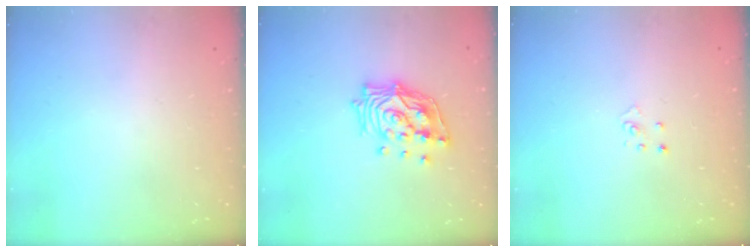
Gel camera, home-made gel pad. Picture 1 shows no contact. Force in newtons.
{"total": 14.8, "press": 14.7, "slide": 2.0}
{"total": 2.8, "press": 2.8, "slide": 0.3}